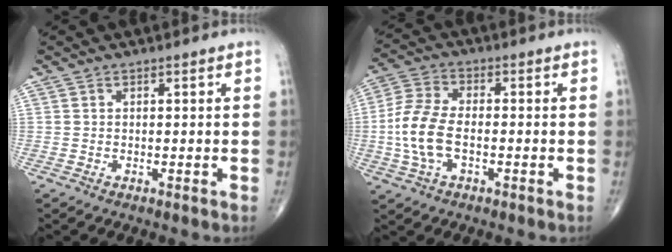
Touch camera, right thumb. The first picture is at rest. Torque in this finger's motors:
{"motor_torque": [0.08, 0.77, 0.93, -0.10, 0.34]}